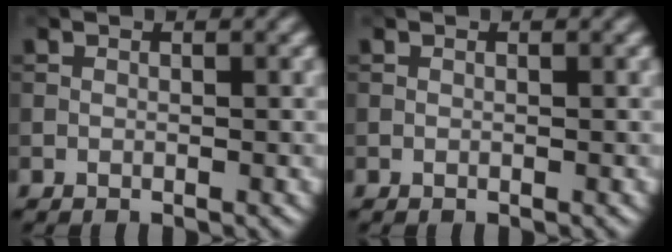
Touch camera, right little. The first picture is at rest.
{"total": 0.0}